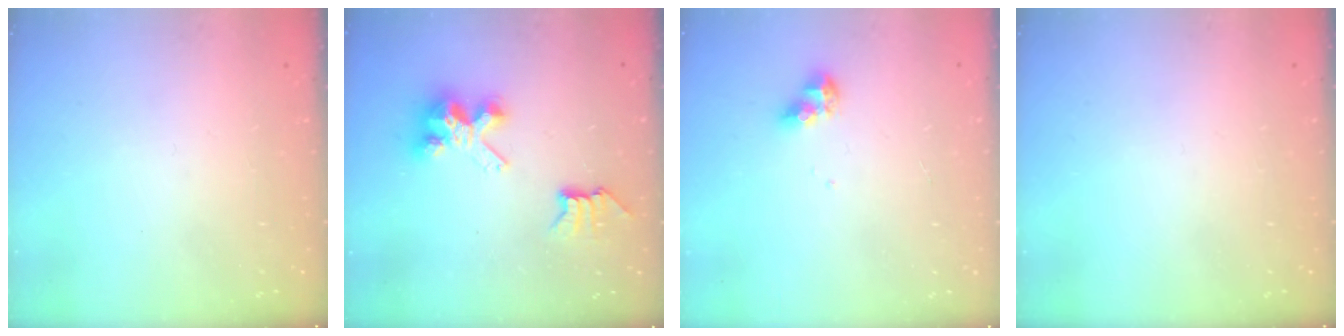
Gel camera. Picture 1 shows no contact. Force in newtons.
{"total": 7.6, "press": 7.6, "slide": 0.2}
{"total": 7.4, "press": 7.4, "slide": 0.9}
{"total": 0.0}